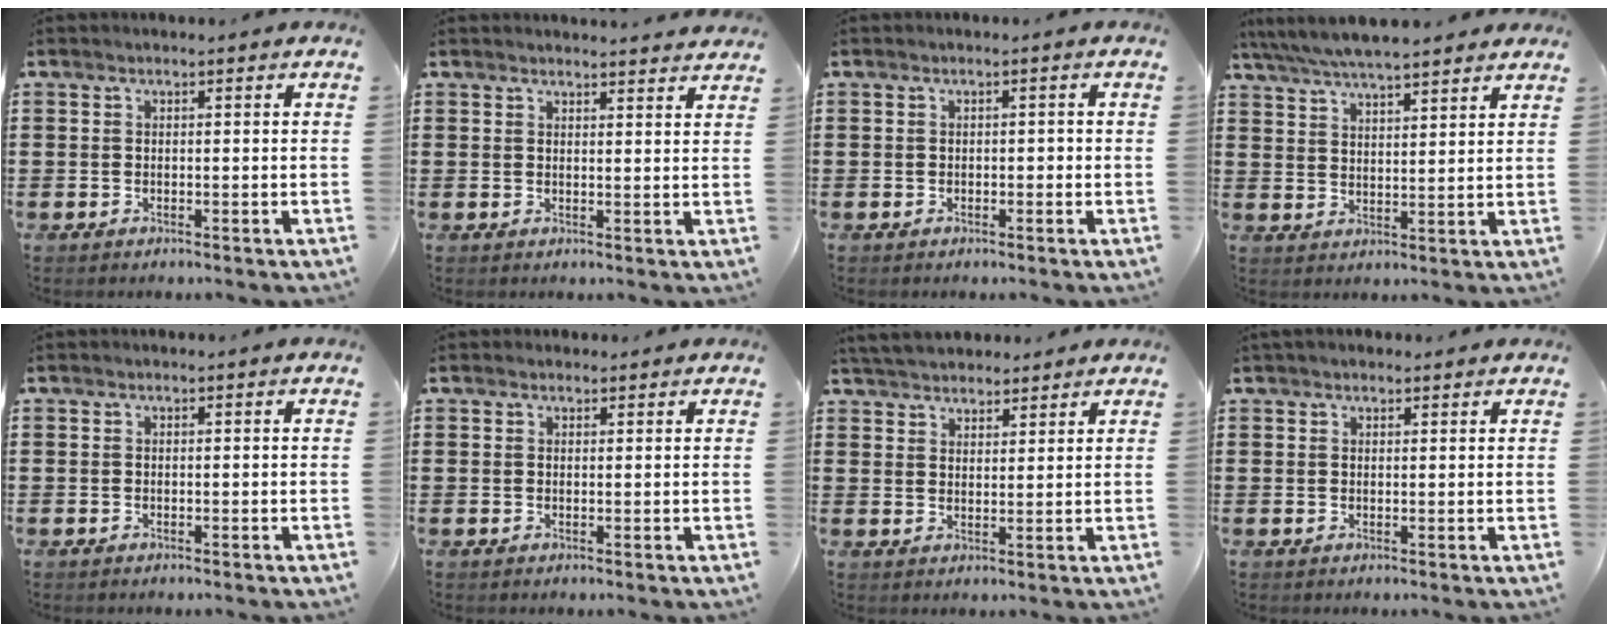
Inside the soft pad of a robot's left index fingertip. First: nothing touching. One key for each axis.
{"total": 2.2, "fx": 2.2, "fy": -0.1, "fz": 0.1, "tx": -0.008, "ty": -0.005, "tz": 0.042}
{"total": 0.7, "fx": -0.4, "fy": 0.4, "fz": 0.5, "tx": -0.012, "ty": 0.001, "tz": -0.008}
{"total": 5.4, "fx": 5.1, "fy": 0.2, "fz": 1.7, "tx": -0.053, "ty": -0.019, "tz": 0.091}
{"total": 0.0}
{"total": 0.9, "fx": 0.9, "fy": 0.3, "fz": 0.1, "tx": -0.004, "ty": 0.002, "tz": 0.017}
{"total": 4.0, "fx": 3.9, "fy": 1.0, "fz": 0.3, "tx": -0.020, "ty": -0.006, "tz": 0.073}
{"total": 1.5, "fx": 1.3, "fy": 0.5, "fz": 0.5, "tx": -0.011, "ty": 0.004, "tz": 0.025}